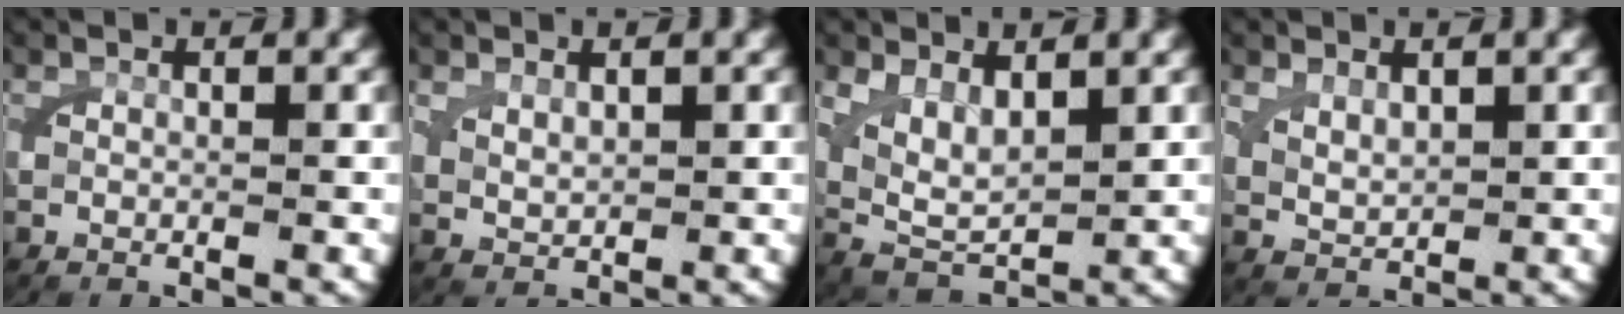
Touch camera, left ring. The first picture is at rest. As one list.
[{"total": 1.3, "force": [0.9, 0.5, 0.9], "torque": [-0.020, -0.007, 0.029]}, {"total": 5.5, "force": [1.2, 4.0, 3.6], "torque": [-0.091, -0.027, 0.030]}, {"total": 2.0, "force": [1.0, 1.2, 1.3], "torque": [-0.036, -0.011, 0.031]}]